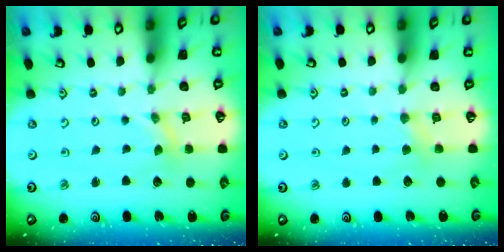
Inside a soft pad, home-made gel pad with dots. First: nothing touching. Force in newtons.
{"total": 2.8, "press": 2.8, "slide": 0.6}